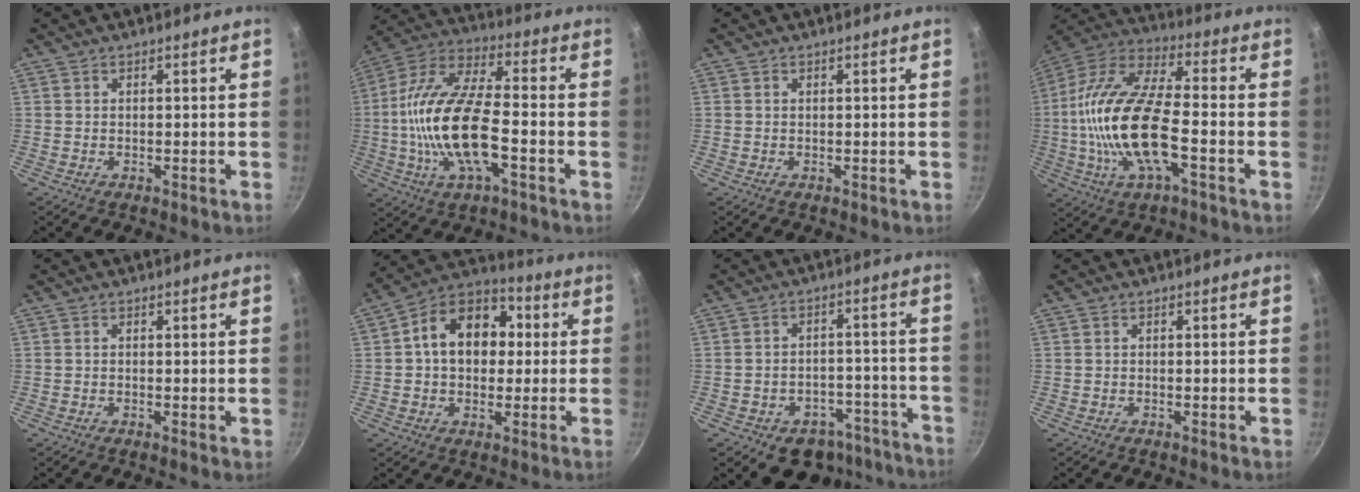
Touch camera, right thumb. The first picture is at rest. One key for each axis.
{"total": 19.2, "fx": -3.7, "fy": 7.6, "fz": 17.2, "tx": -0.330, "ty": 0.032, "tz": -0.085}
{"total": 0.0}
{"total": 20.6, "fx": -3.8, "fy": 8.1, "fz": 18.5, "tx": -0.364, "ty": 0.032, "tz": -0.087}
{"total": 0.6, "fx": 0.2, "fy": 0.2, "fz": 0.5, "tx": -0.008, "ty": -0.001, "tz": 0.001}
{"total": 15.0, "fx": 1.9, "fy": 11.1, "fz": 9.9, "tx": -0.117, "ty": 0.029, "tz": 0.010}
{"total": 13.5, "fx": -9.5, "fy": 8.5, "fz": 4.4, "tx": -0.005, "ty": 0.069, "tz": -0.103}
{"total": 0.0}